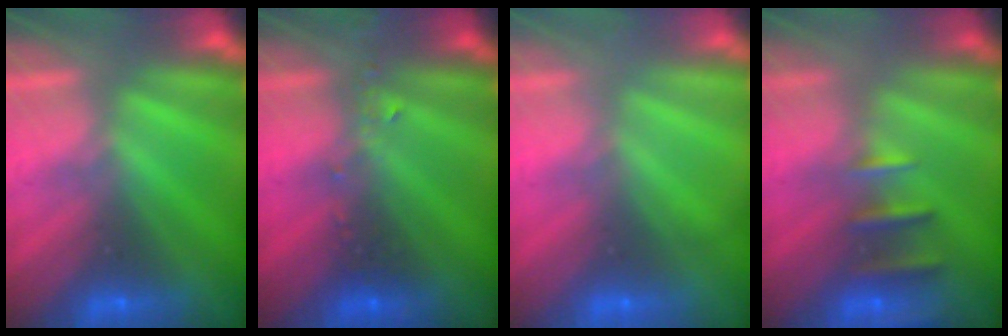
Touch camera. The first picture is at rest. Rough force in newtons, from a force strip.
{"total": 2.4}
{"total": 2.0}
{"total": 2.4}